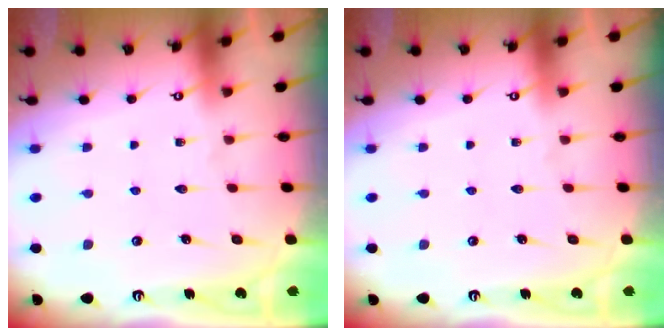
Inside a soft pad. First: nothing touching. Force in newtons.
{"total": 0.0}